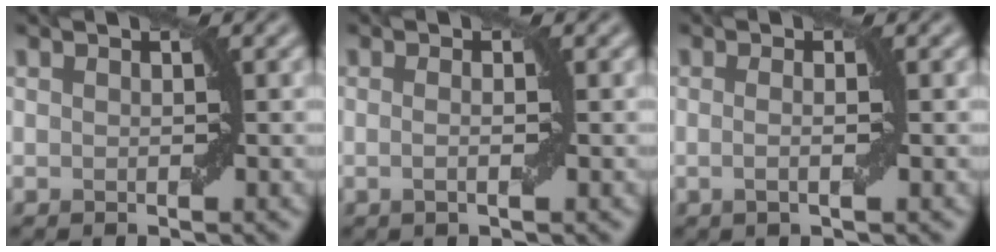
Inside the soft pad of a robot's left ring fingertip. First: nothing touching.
{"total": 1.4, "force": [-0.1, 0.3, 1.3], "torque": [-0.020, -0.004, -0.008]}
{"total": 1.8, "force": [-0.1, 0.4, 1.7], "torque": [-0.024, -0.002, -0.010]}